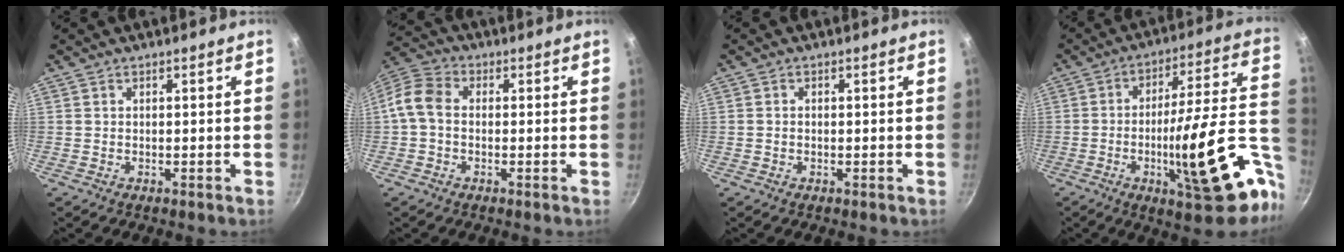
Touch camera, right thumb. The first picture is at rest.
{"total": 6.9, "force": [-0.6, 5.1, 4.6], "torque": [-0.089, 0.025, -0.031]}
{"total": 0.7, "force": [-0.1, 0.5, 0.4], "torque": [-0.007, 0.003, -0.003]}
{"total": 25.0, "force": [-6.7, 6.1, 23.4], "torque": [-0.306, 0.022, -0.092]}